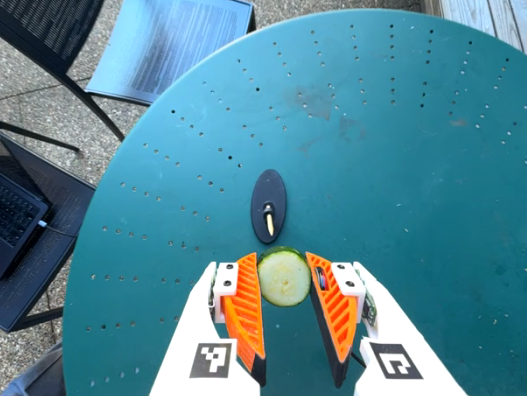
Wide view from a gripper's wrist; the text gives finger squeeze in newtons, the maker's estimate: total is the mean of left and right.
{"total": 9.9, "left": 9.5, "right": 10.4}